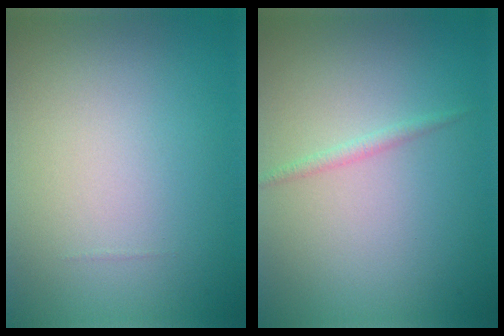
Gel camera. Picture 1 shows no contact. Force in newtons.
{"total": 0.9, "press": 0.9, "slide": 0.1}